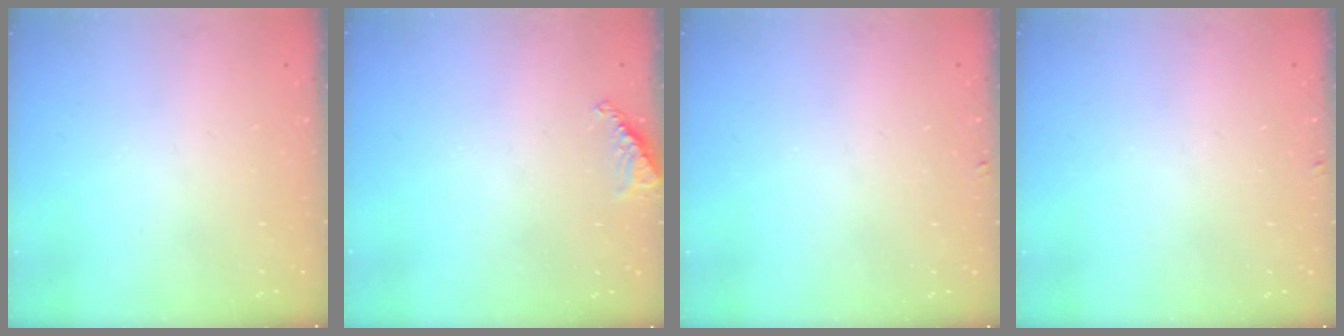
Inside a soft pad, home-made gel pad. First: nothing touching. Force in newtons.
{"total": 7.7, "press": 7.7, "slide": 0.9}
{"total": 2.8, "press": 2.8, "slide": 0.3}
{"total": 2.8, "press": 2.8, "slide": 0.3}